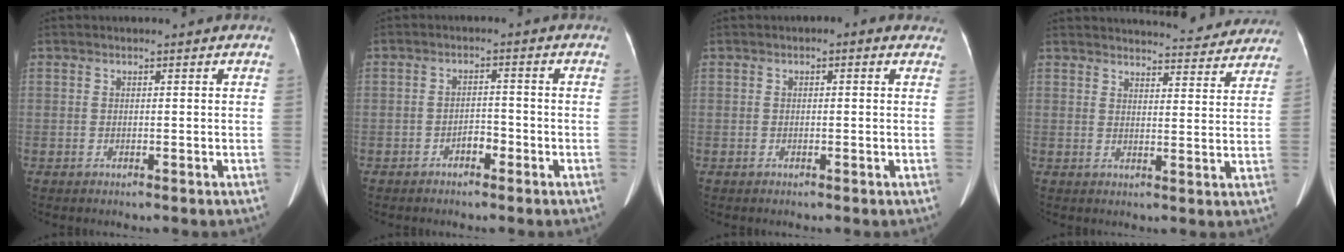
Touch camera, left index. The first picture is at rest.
{"total": 2.3, "force": [-1.5, 1.0, 1.3], "torque": [-0.018, 0.006, -0.027]}
{"total": 1.5, "force": [0.5, 0.7, 1.2], "torque": [-0.008, 0.013, -0.002]}
{"total": 17.8, "force": [17.0, 3.5, 4.0], "torque": [-0.028, -0.021, 0.187]}